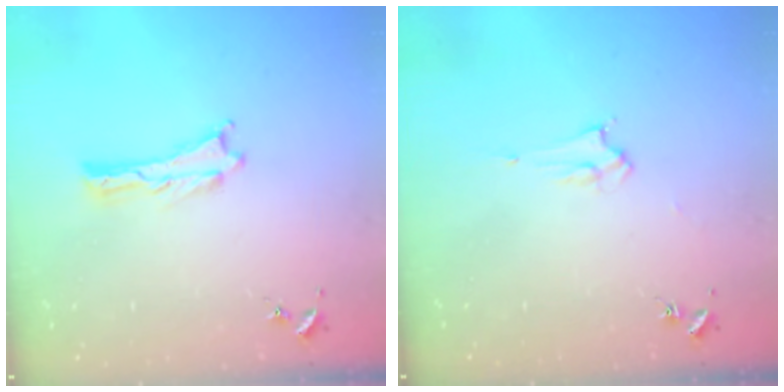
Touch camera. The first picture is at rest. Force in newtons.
{"total": 2.1, "press": 2.1, "slide": 0.2}